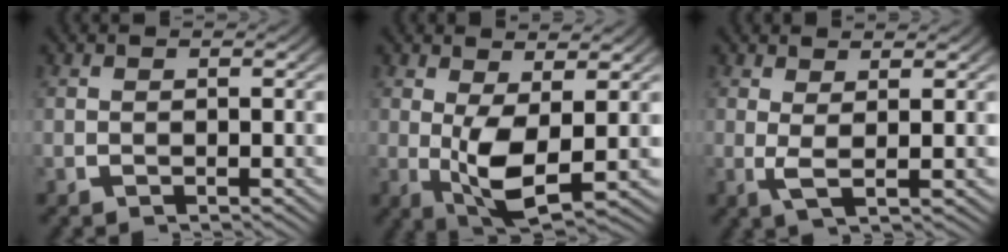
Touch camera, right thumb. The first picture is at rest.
{"total": 6.5, "force": [-0.1, 3.6, 5.5], "torque": [-0.122, -0.036, 0.015]}
{"total": 2.4, "force": [0.9, 0.4, 2.1], "torque": [-0.047, -0.012, 0.023]}